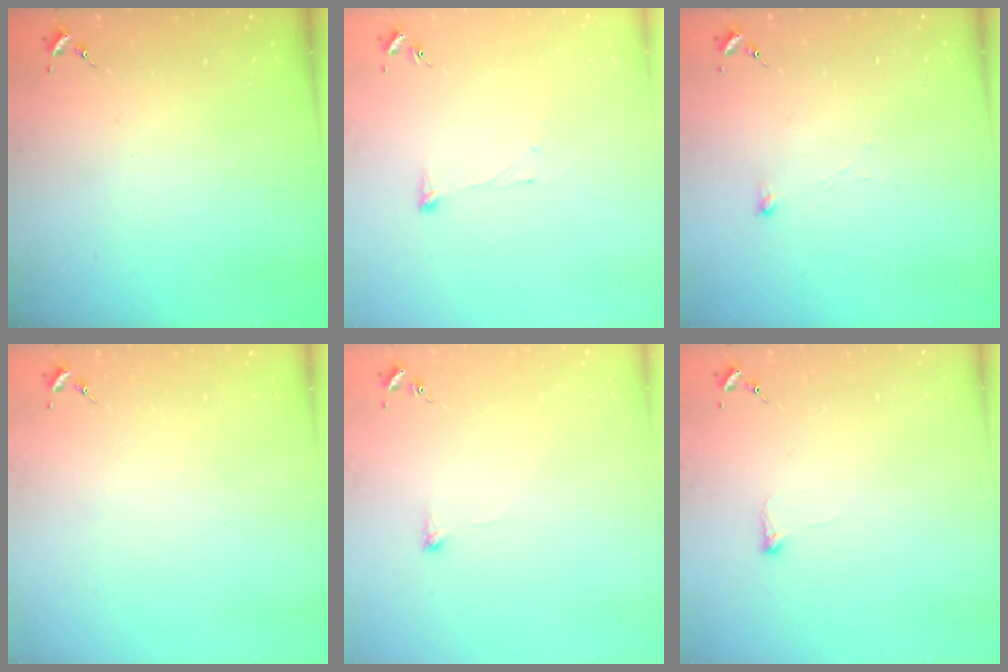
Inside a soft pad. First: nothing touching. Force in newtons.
{"total": 3.8, "press": 3.8, "slide": 0.6}
{"total": 2.5, "press": 2.5, "slide": 0.2}
{"total": 0.0}
{"total": 5.1, "press": 5.0, "slide": 1.0}
{"total": 3.9, "press": 3.8, "slide": 1.0}